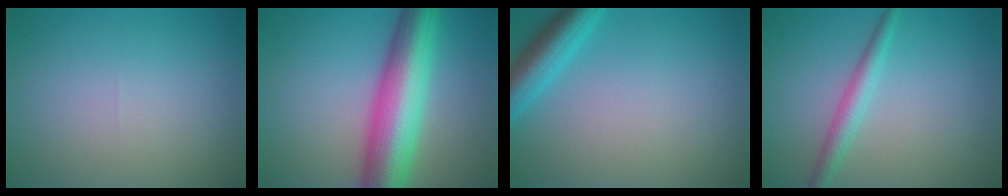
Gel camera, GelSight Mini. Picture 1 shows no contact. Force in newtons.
{"total": 10.1, "press": 10.1, "slide": 0.2}
{"total": 4.3, "press": 4.3, "slide": 0.3}
{"total": 2.3, "press": 2.3, "slide": 0.0}